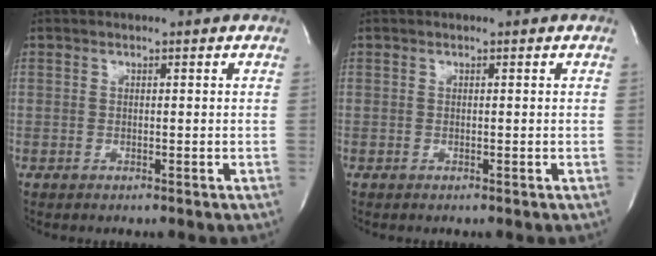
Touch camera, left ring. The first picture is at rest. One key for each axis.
{"total": 0.0}